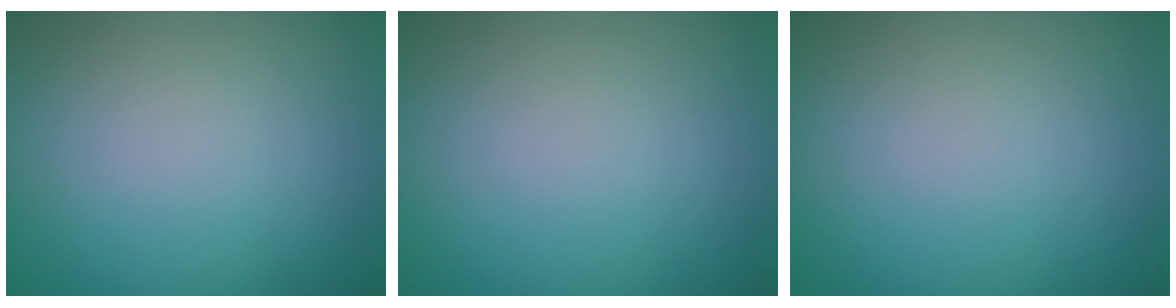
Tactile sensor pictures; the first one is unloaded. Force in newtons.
{"total": 0.0}
{"total": 0.0}